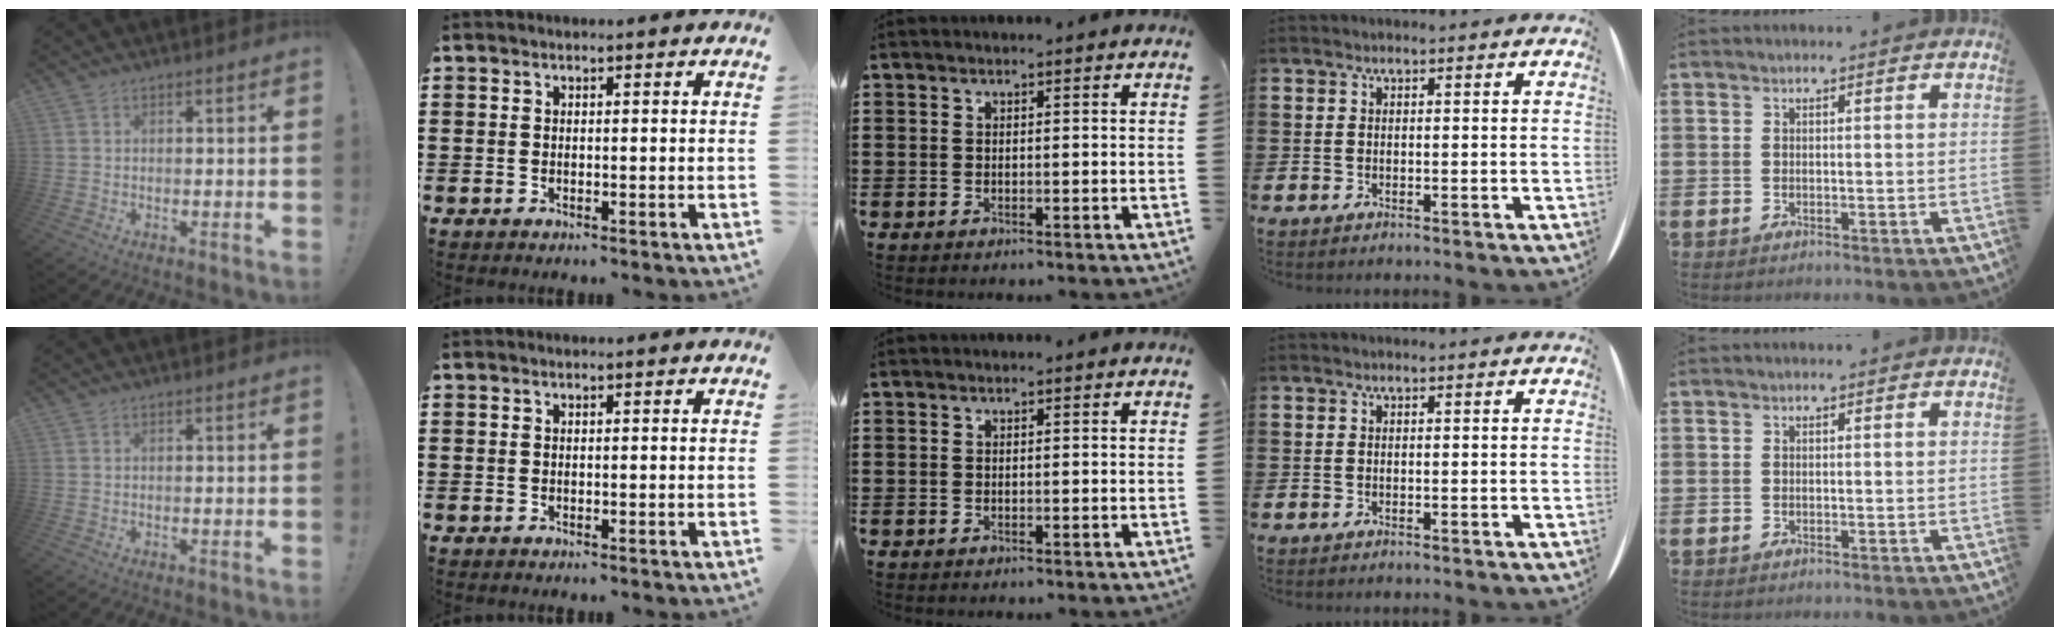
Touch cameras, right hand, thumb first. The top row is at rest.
{}